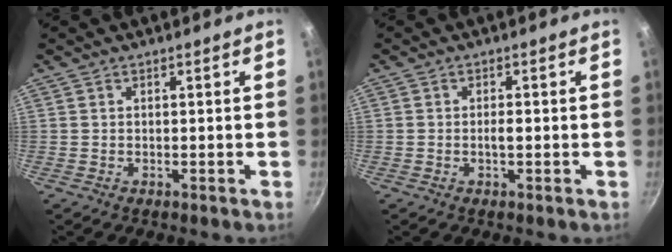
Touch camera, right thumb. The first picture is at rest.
{"total": 1.4, "force": [-0.2, 0.5, 1.3], "torque": [-0.021, 0.007, -0.005]}